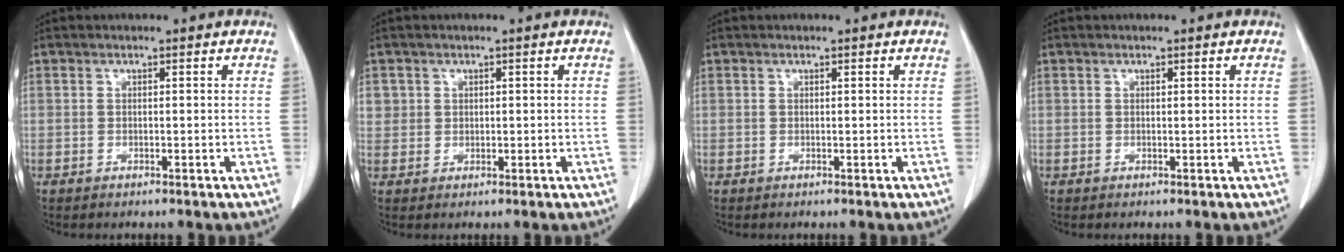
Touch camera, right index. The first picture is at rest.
{"total": 2.1, "force": [0.7, 1.9, 0.2], "torque": [0.011, 0.000, 0.009]}
{"total": 0.0}
{"total": 0.0}